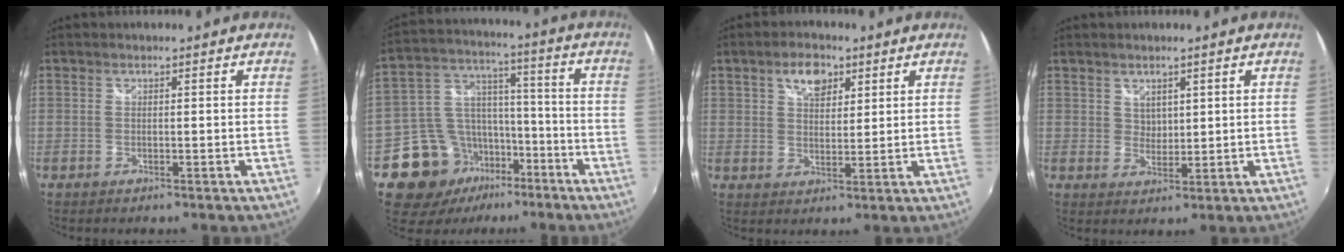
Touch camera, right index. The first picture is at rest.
{"total": 14.9, "force": [-8.6, 10.8, 5.5], "torque": [-0.127, 0.041, -0.134]}
{"total": 6.0, "force": [3.3, 3.5, 3.7], "torque": [-0.058, 0.013, 0.056]}
{"total": 2.7, "force": [1.6, 2.0, 0.8], "torque": [-0.006, 0.000, 0.030]}